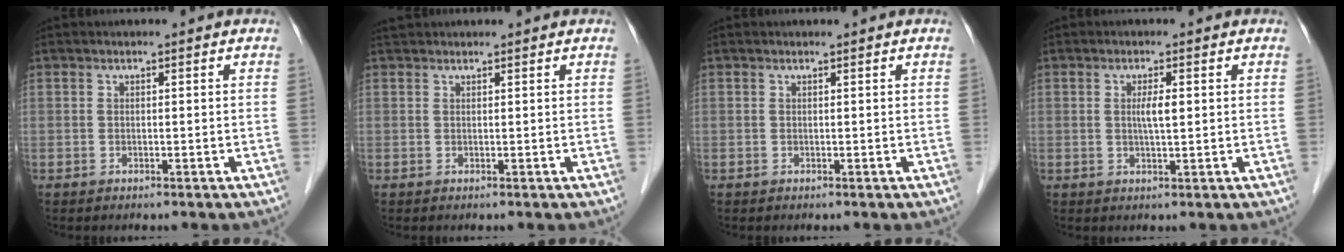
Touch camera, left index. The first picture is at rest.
{"total": 2.4, "force": [2.3, 0.6, 0.5], "torque": [-0.008, 0.033, 0.038]}
{"total": 0.0}
{"total": 2.4, "force": [0.4, 0.3, 2.4], "torque": [-0.044, 0.000, 0.006]}